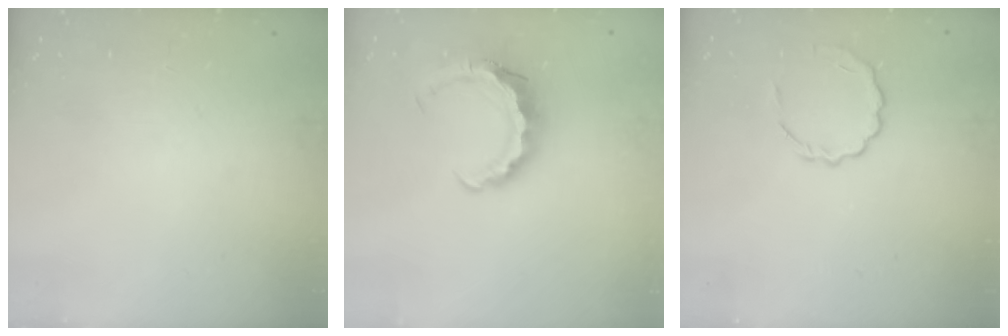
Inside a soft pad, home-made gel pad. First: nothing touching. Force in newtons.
{"total": 8.5, "press": 8.5, "slide": 0.8}
{"total": 6.2, "press": 6.0, "slide": 1.5}